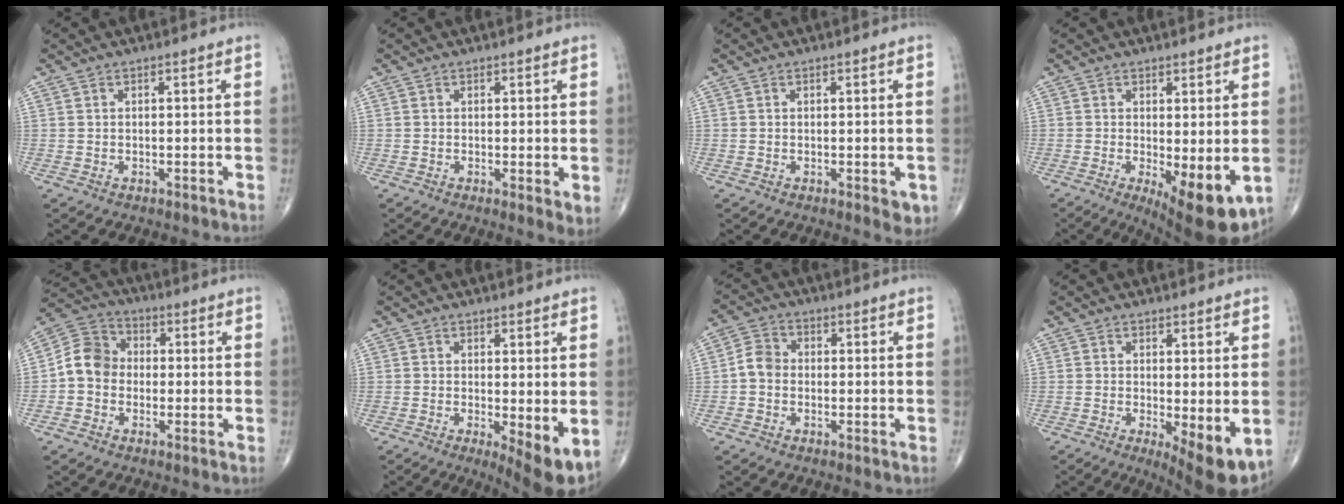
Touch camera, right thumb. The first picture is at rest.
{"total": 2.8, "force": [0.1, 0.9, 2.6], "torque": [-0.039, -0.012, -0.001]}
{"total": 2.8, "force": [-0.7, 1.3, 2.4], "torque": [-0.017, -0.005, -0.009]}
{"total": 10.2, "force": [-2.2, 3.4, 9.4], "torque": [-0.128, -0.025, -0.023]}
{"total": 7.9, "force": [-1.0, 6.8, 4.0], "torque": [-0.056, 0.031, -0.035]}
{"total": 6.9, "force": [-1.1, 2.0, 6.5], "torque": [-0.094, -0.021, -0.015]}
{"total": 4.2, "force": [-0.8, 3.5, 2.3], "torque": [-0.033, 0.014, -0.025]}
{"total": 8.4, "force": [-1.6, 2.6, 7.8], "torque": [-0.109, -0.024, -0.019]}